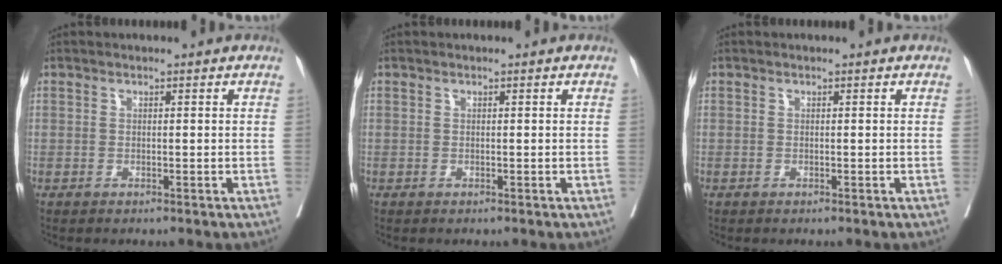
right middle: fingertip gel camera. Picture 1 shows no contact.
{"total": 0.0}
{"total": 0.0}